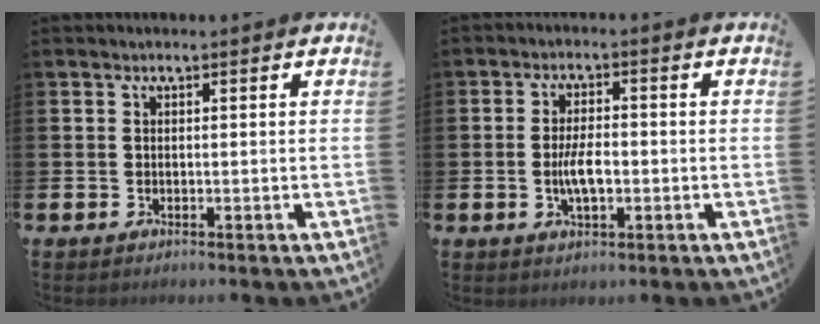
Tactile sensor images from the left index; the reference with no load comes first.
{"total": 4.4, "force": [-0.7, 1.8, 4.0], "torque": [-0.070, -0.003, -0.017]}